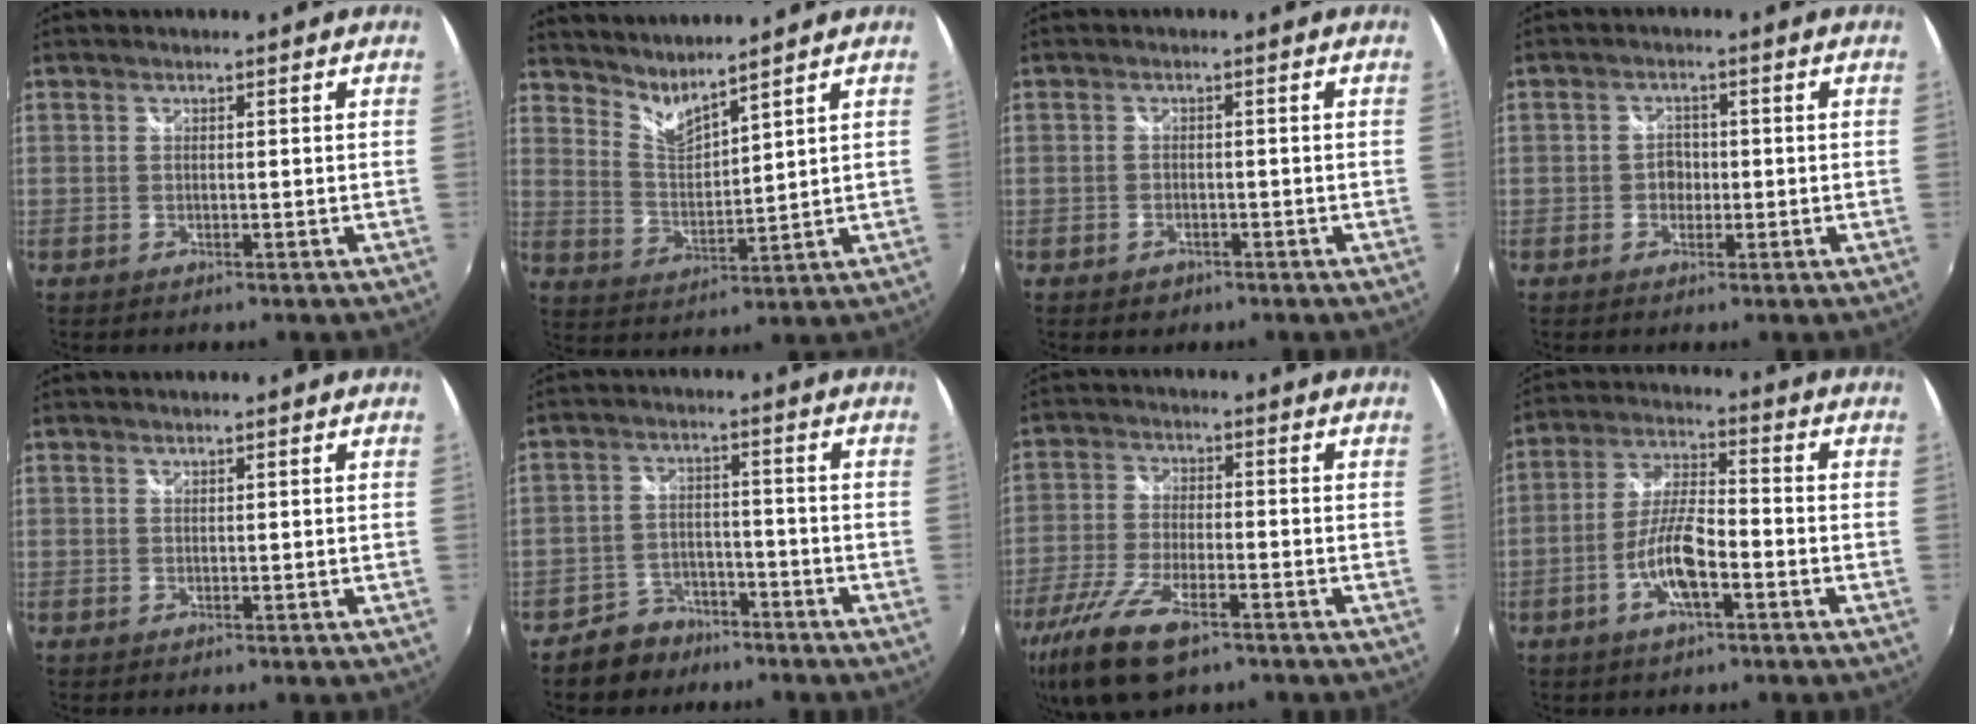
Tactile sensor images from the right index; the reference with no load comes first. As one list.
[{"total": 6.3, "force": [5.9, 0.1, 2.3], "torque": [-0.043, -0.017, 0.114]}, {"total": 2.6, "force": [-1.5, 2.0, 0.7], "torque": [-0.019, -0.002, -0.021]}, {"total": 2.7, "force": [-0.7, 2.5, 0.8], "torque": [-0.011, 0.005, -0.012]}, {"total": 0.0}, {"total": 7.1, "force": [-5.4, 4.5, 1.1], "torque": [-0.037, 0.020, -0.082]}, {"total": 13.4, "force": [-8.6, 4.8, 9.1], "torque": [-0.209, -0.034, -0.169]}, {"total": 9.1, "force": [-4.0, 2.5, 7.8], "torque": [-0.163, 0.002, -0.072]}]